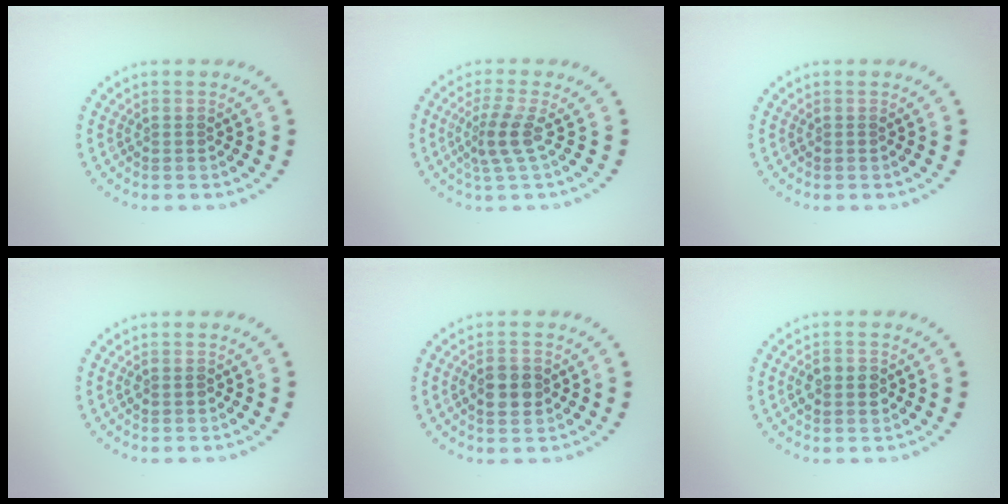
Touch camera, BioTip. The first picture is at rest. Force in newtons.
{"total": 2.6, "press": 1.8, "slide": 1.8}
{"total": 0.0}
{"total": 0.8, "press": 0.8, "slide": 0.1}
{"total": 2.9, "press": 2.8, "slide": 0.3}
{"total": 2.7, "press": 2.7, "slide": 0.1}